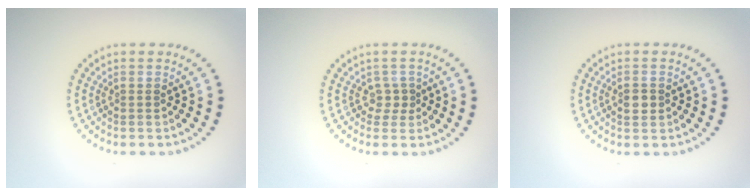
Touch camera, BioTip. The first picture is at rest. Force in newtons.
{"total": 1.4, "press": 0.9, "slide": 1.0}
{"total": 1.5, "press": 1.5, "slide": 0.2}